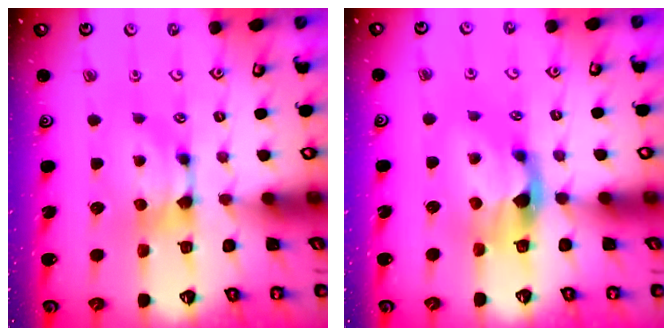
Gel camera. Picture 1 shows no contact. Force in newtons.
{"total": 3.0, "press": 2.6, "slide": 1.3}